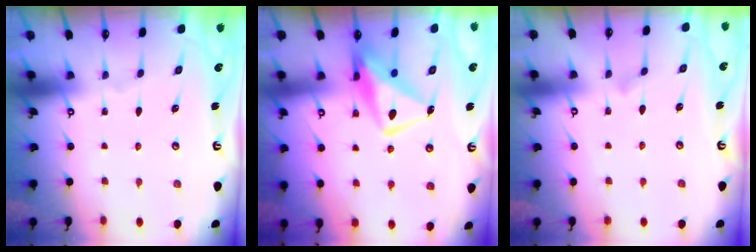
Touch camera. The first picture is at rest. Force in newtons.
{"total": 10.7, "press": 10.6, "slide": 1.2}
{"total": 6.0, "press": 6.0, "slide": 0.2}